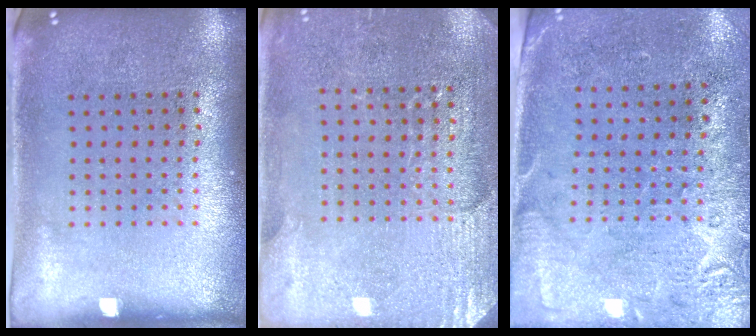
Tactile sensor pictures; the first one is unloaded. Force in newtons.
{"total": 2.9, "press": 2.9, "slide": 0.5}
{"total": 2.7, "press": 2.3, "slide": 1.4}